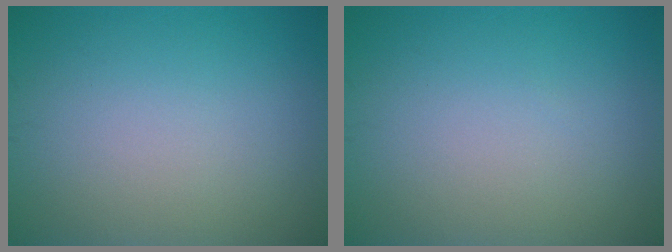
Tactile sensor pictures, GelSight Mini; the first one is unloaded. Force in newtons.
{"total": 0.0}